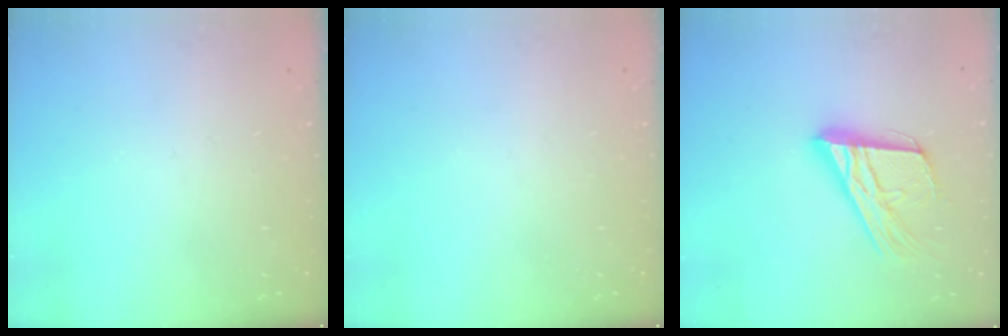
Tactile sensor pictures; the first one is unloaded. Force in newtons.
{"total": 0.0}
{"total": 18.1, "press": 18.0, "slide": 1.6}